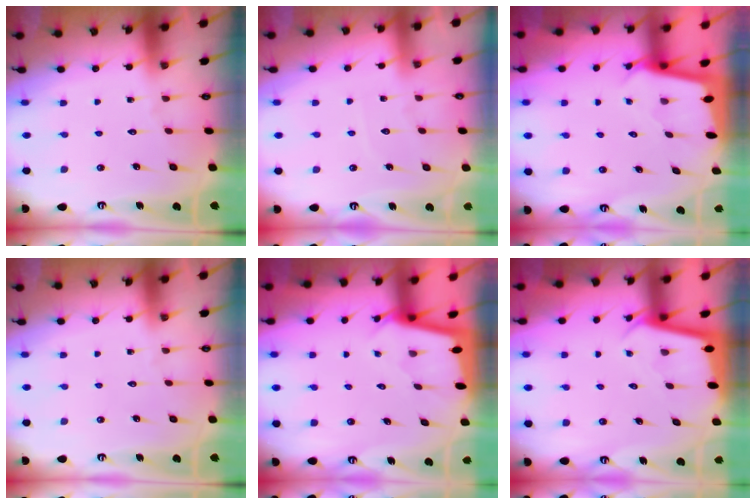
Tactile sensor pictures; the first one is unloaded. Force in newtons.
{"total": 3.7, "press": 3.7, "slide": 0.4}
{"total": 2.4, "press": 2.4, "slide": 0.1}
{"total": 0.0}
{"total": 2.0, "press": 2.0, "slide": 0.1}
{"total": 2.3, "press": 2.3, "slide": 0.1}